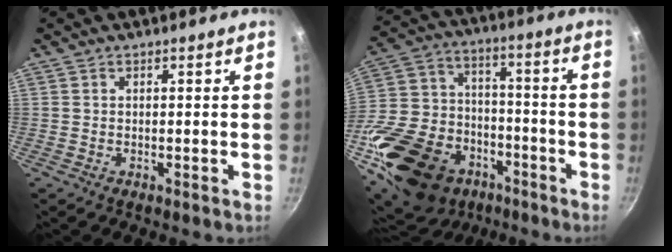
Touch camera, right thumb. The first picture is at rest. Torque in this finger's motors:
{"motor_torque": [2.35, 1.76, 1.65, -1.12, 0.63]}